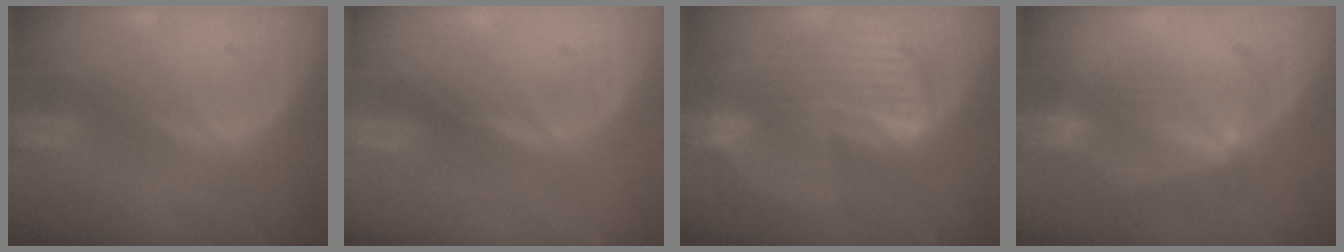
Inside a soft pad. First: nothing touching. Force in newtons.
{"total": 0.6, "press": 0.4, "slide": 0.4}
{"total": 9.9, "press": 8.4, "slide": 5.1}
{"total": 7.0, "press": 6.5, "slide": 2.5}